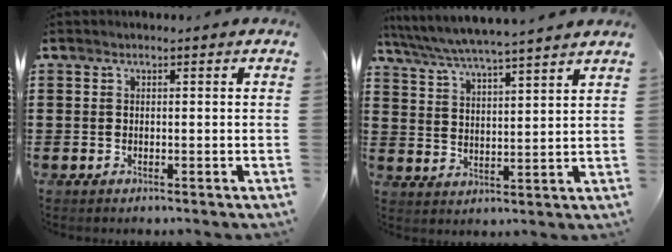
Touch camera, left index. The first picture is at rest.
{"total": 4.9, "force": [4.6, -0.7, 1.5], "torque": [-0.050, -0.032, 0.077]}